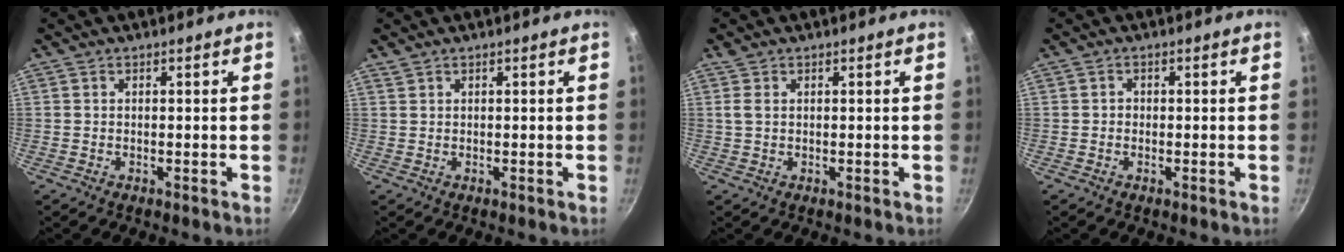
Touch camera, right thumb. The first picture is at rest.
{"total": 0.5, "force": [0.5, 0.1, 0.1], "torque": [-0.002, -0.002, 0.012]}
{"total": 1.6, "force": [0.6, 0.9, 1.2], "torque": [-0.025, 0.002, 0.014]}
{"total": 0.7, "force": [-0.2, 0.7, 0.2], "torque": [0.000, 0.002, -0.003]}